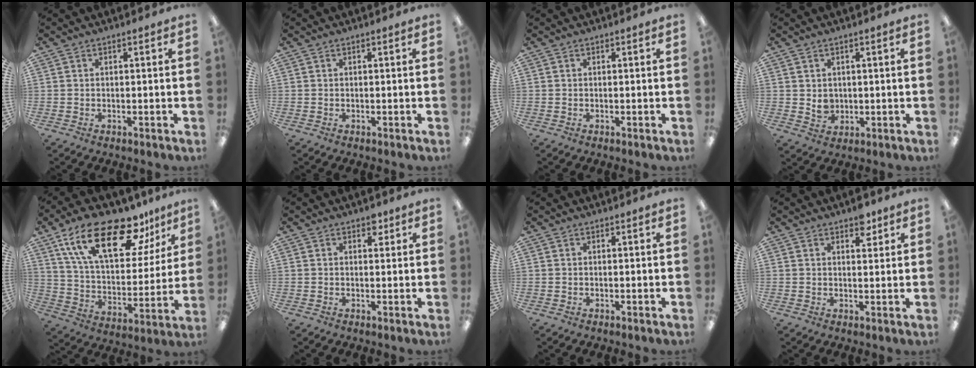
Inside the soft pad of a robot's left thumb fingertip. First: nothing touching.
{"total": 0.0}
{"total": 0.0}
{"total": 3.1, "force": [0.9, 2.7, 1.1], "torque": [-0.008, -0.003, 0.014]}
{"total": 23.4, "force": [14.6, 9.8, 15.4], "torque": [-0.261, -0.068, 0.250]}
{"total": 2.1, "force": [1.4, 1.3, 1.0], "torque": [-0.006, -0.003, 0.020]}
{"total": 0.0}
{"total": 4.2, "force": [2.8, 2.1, 2.2], "torque": [-0.009, -0.014, 0.042]}